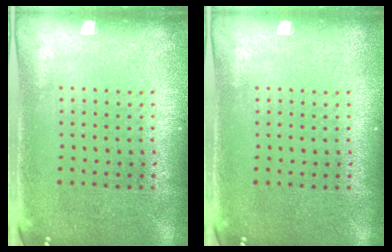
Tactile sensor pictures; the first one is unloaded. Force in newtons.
{"total": 0.0}